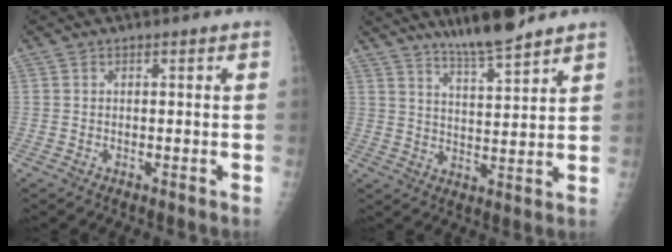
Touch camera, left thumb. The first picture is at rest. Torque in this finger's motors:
{"motor_torque": [0.37, 0.36, 0.25, -0.22, -0.02]}